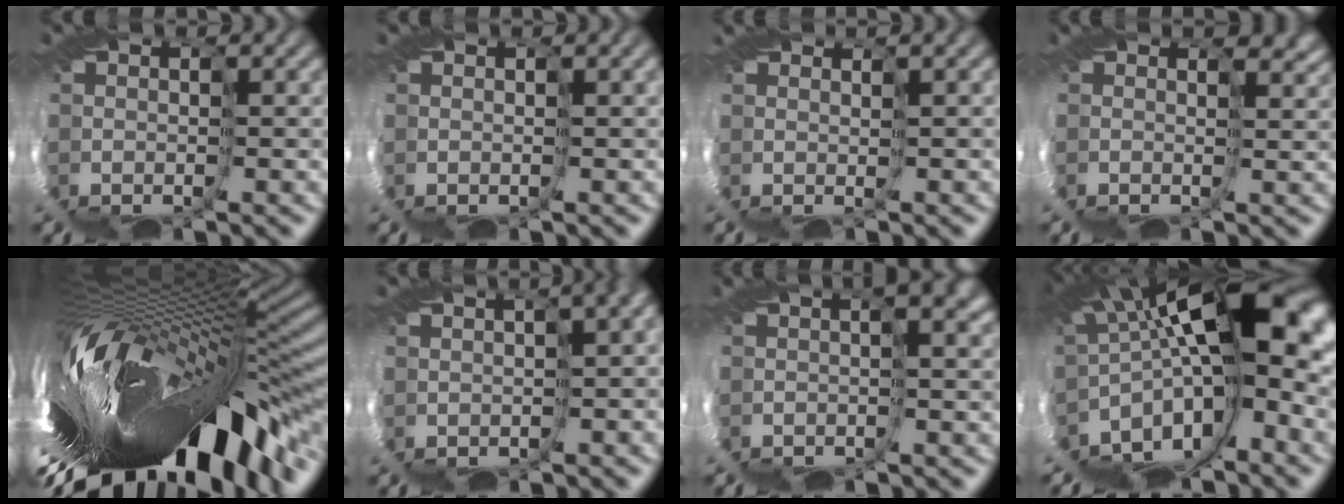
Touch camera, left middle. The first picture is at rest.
{"total": 0.6, "force": [0.2, -0.4, 0.3], "torque": [-0.004, 0.004, 0.012]}
{"total": 2.3, "force": [1.0, -1.8, -1.0], "torque": [0.022, -0.001, 0.021]}
{"total": 1.9, "force": [1.6, 0.2, 1.0], "torque": [-0.017, 0.003, 0.030]}
{"total": 11.1, "force": [-1.7, 0.3, 11.0], "torque": [-0.190, -0.023, -0.019]}
{"total": 5.9, "force": [-1.5, 2.1, 5.3], "torque": [-0.073, 0.015, 0.007]}
{"total": 2.6, "force": [-0.1, -2.5, 0.1], "torque": [-0.003, -0.012, 0.009]}
{"total": 10.0, "force": [-1.4, 1.7, 9.8], "torque": [-0.154, -0.008, -0.018]}